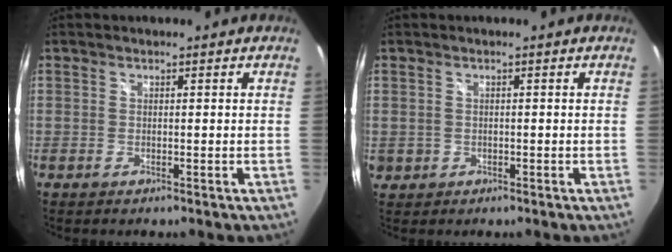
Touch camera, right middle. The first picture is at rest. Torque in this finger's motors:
{"motor_torque": [0.51, -0.56, 0.00, 0.01]}